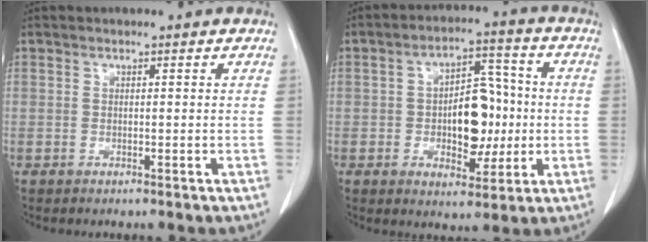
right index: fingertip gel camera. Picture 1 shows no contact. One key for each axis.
{"total": 10.2, "fx": -0.9, "fy": 5.3, "fz": 8.6, "tx": -0.132, "ty": 0.024, "tz": -0.008}